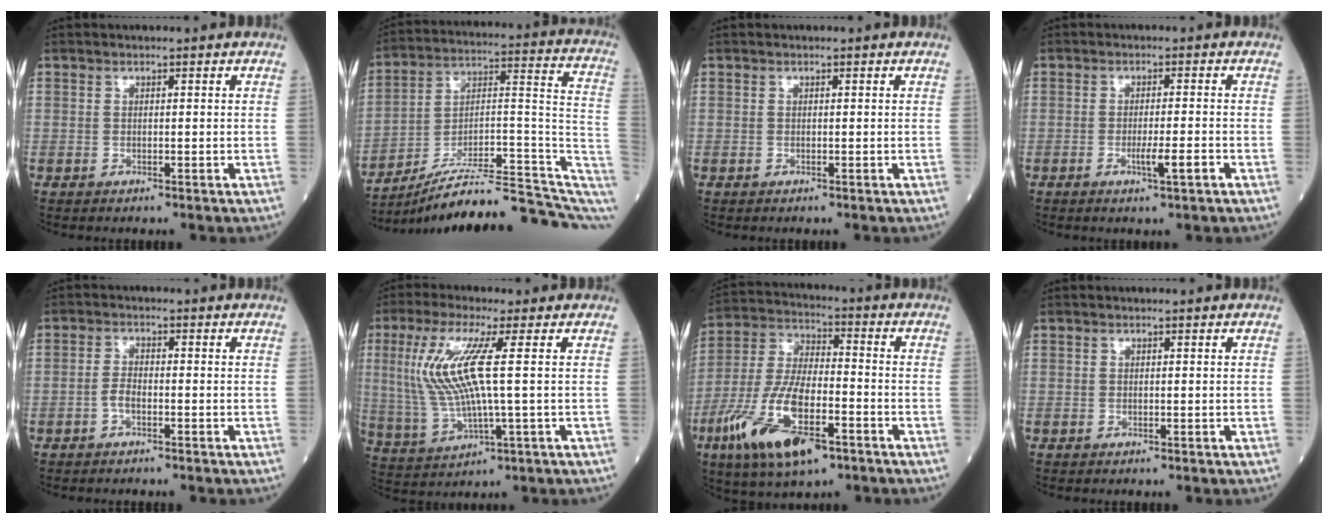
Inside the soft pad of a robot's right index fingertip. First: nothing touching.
{"total": 21.1, "force": [-17.5, 2.2, 11.6], "torque": [-0.118, 0.048, -0.264]}
{"total": 0.0}
{"total": 3.6, "force": [-1.5, -0.1, 3.3], "torque": [-0.054, -0.004, -0.024]}
{"total": 1.9, "force": [-1.1, 0.6, 1.5], "torque": [-0.033, 0.002, -0.022]}
{"total": 10.9, "force": [1.9, 0.5, 10.7], "torque": [-0.254, 0.001, 0.040]}
{"total": 16.3, "force": [-7.8, 5.5, 13.2], "torque": [-0.276, -0.011, -0.138]}
{"total": 0.0}